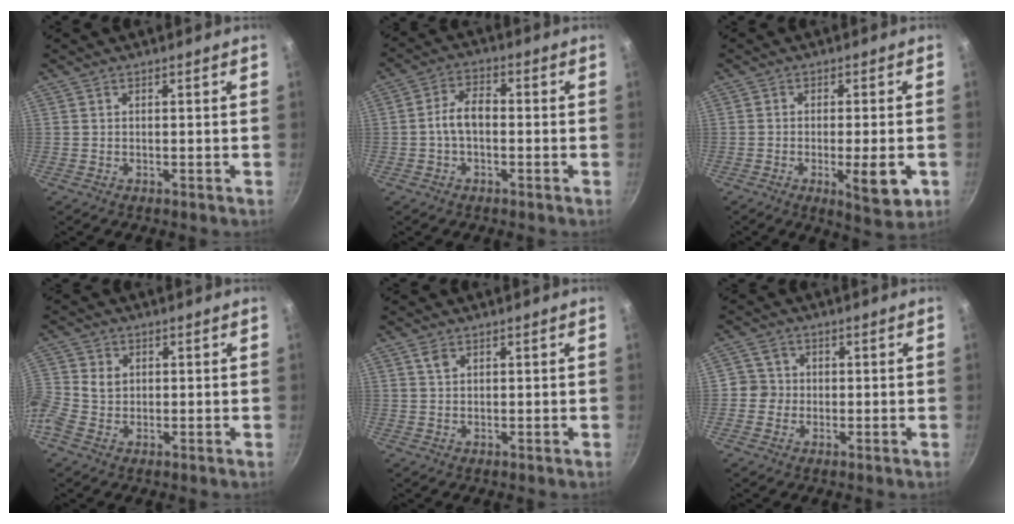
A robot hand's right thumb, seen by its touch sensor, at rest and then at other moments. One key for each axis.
{"total": 5.6, "fx": -0.8, "fy": 3.3, "fz": 4.5, "tx": -0.075, "ty": 0.027, "tz": -0.022}
{"total": 8.4, "fx": -2.5, "fy": 2.2, "fz": 7.7, "tx": -0.103, "ty": -0.001, "tz": -0.031}
{"total": 6.2, "fx": -0.2, "fy": 5.2, "fz": 3.4, "tx": -0.082, "ty": 0.014, "tz": -0.018}
{"total": 1.6, "fx": 1.0, "fy": 1.1, "fz": 0.8, "tx": -0.012, "ty": -0.003, "tz": 0.021}
{"total": 3.7, "fx": -0.2, "fy": 3.7, "fz": 0.3, "tx": 0.023, "ty": 0.006, "tz": -0.012}